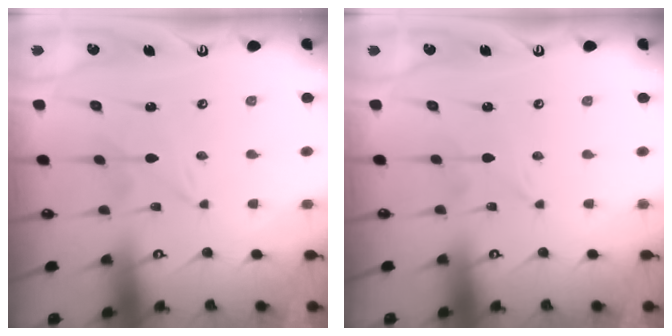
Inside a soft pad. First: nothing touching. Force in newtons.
{"total": 0.0}